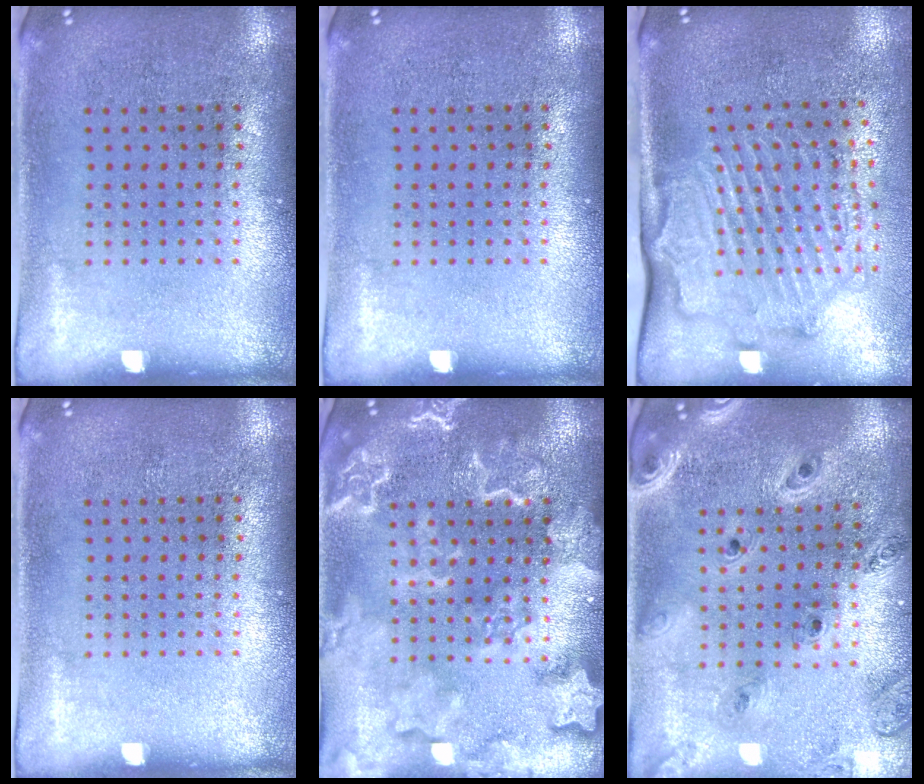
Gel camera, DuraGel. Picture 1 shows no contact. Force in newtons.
{"total": 0.0}
{"total": 2.1, "press": 2.0, "slide": 0.4}
{"total": 0.0}
{"total": 4.7, "press": 4.6, "slide": 0.6}
{"total": 1.5, "press": 1.5, "slide": 0.3}